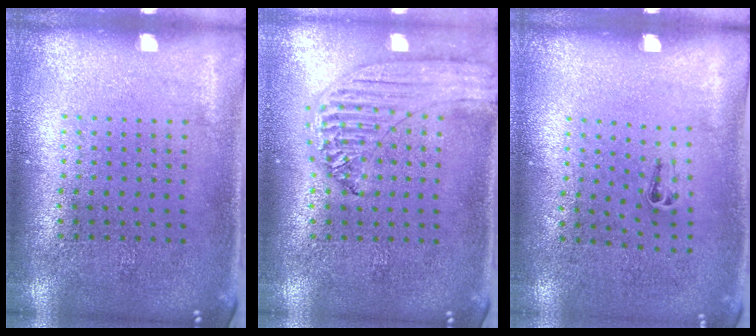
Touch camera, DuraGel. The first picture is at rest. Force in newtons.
{"total": 1.3, "press": 1.3, "slide": 0.1}
{"total": 0.5, "press": 0.2, "slide": 0.5}